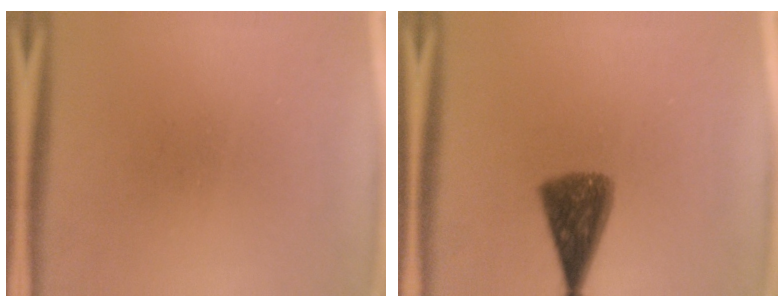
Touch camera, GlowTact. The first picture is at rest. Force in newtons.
{"total": 8.3}